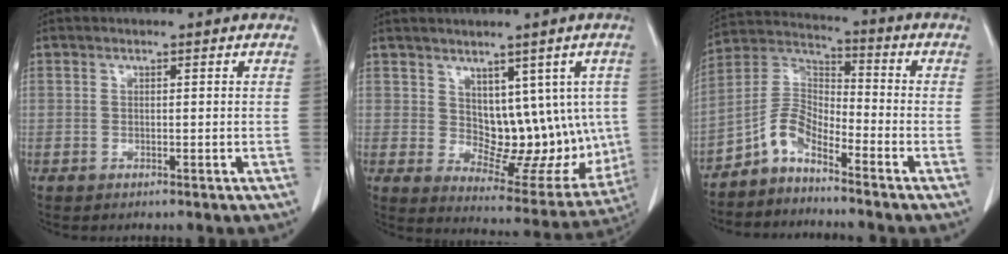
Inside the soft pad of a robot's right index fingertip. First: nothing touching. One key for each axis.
{"total": 12.2, "fx": 2.2, "fy": 7.3, "fz": 9.5, "tx": -0.097, "ty": 0.010, "tz": 0.055}
{"total": 6.8, "fx": -5.1, "fy": 2.2, "fz": 3.9, "tx": -0.091, "ty": 0.016, "tz": -0.107}